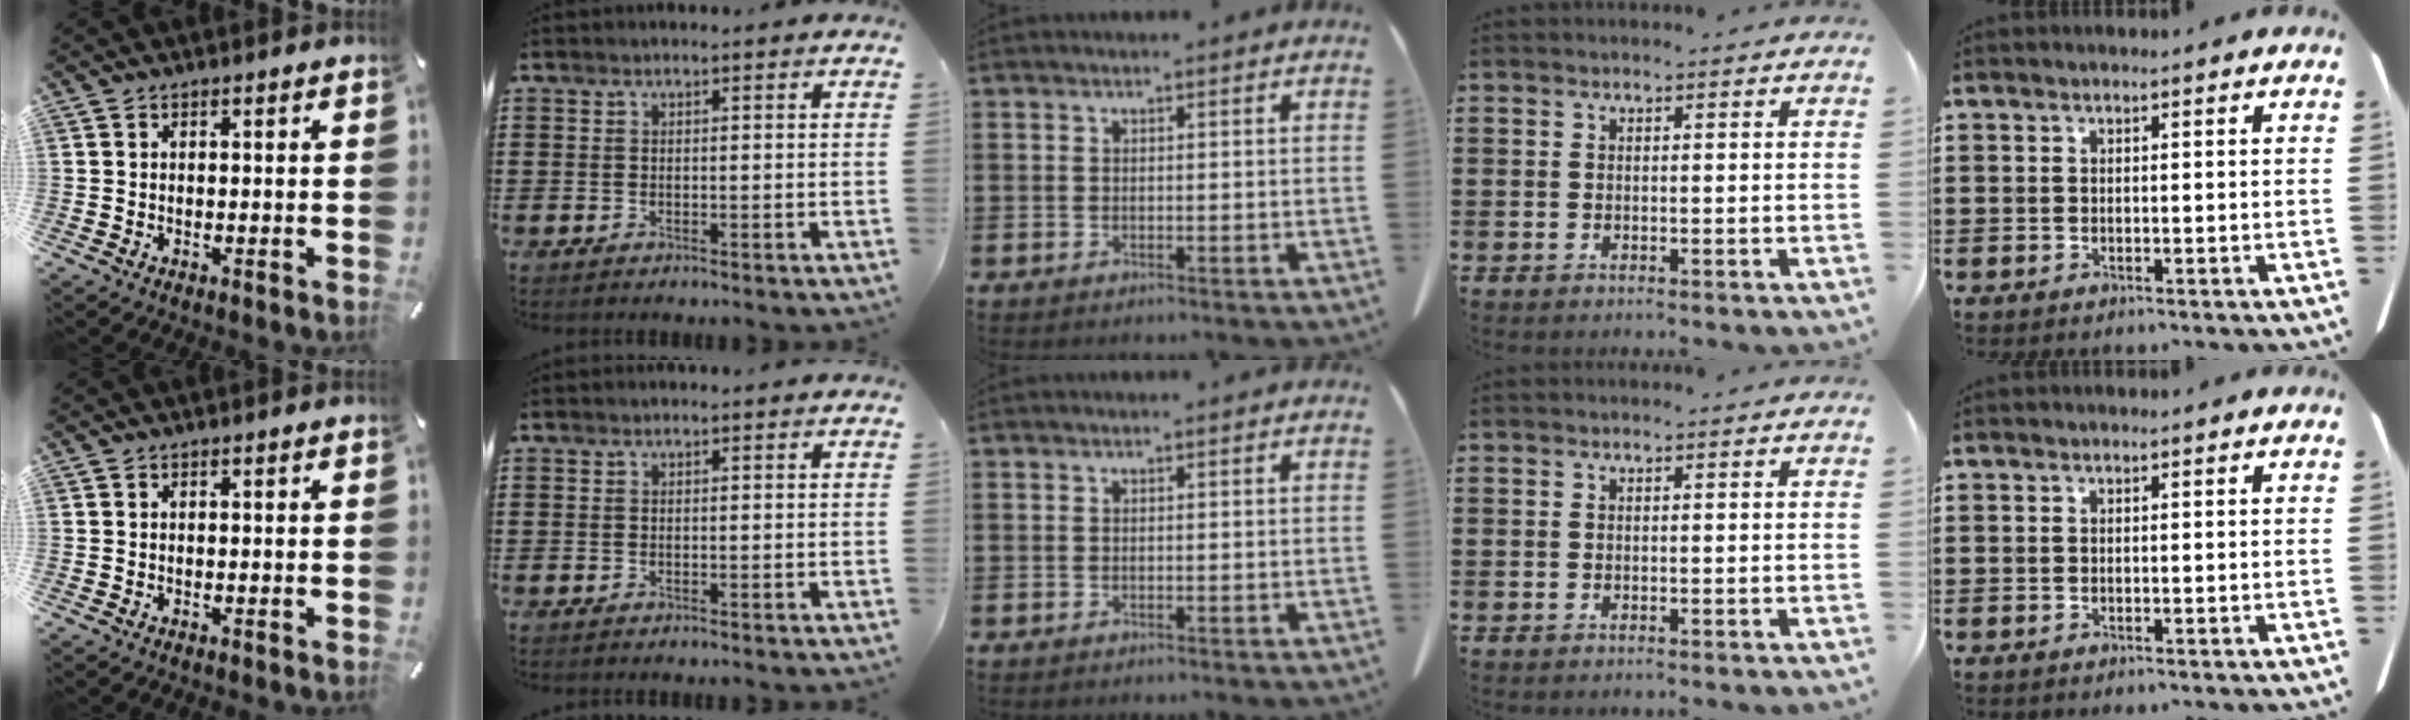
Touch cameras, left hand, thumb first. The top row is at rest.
{}